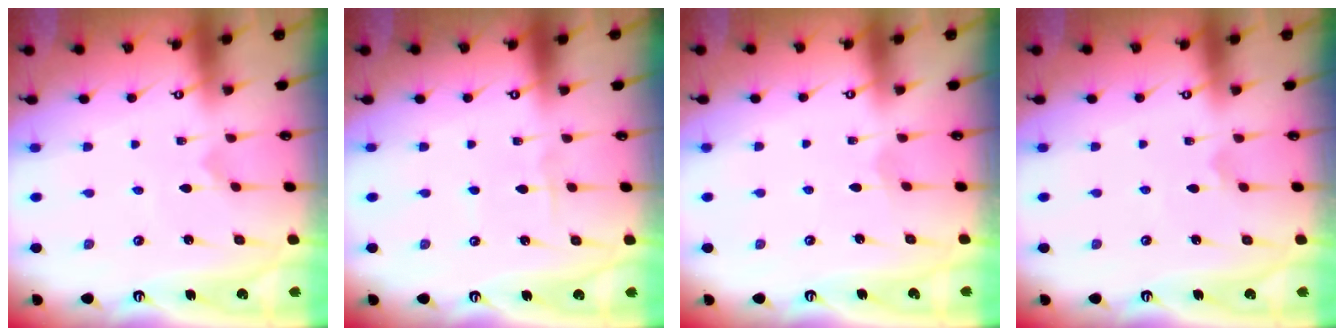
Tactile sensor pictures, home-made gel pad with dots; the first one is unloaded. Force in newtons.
{"total": 1.8, "press": 1.7, "slide": 0.2}
{"total": 1.7, "press": 1.7, "slide": 0.1}
{"total": 2.5, "press": 2.5, "slide": 0.2}